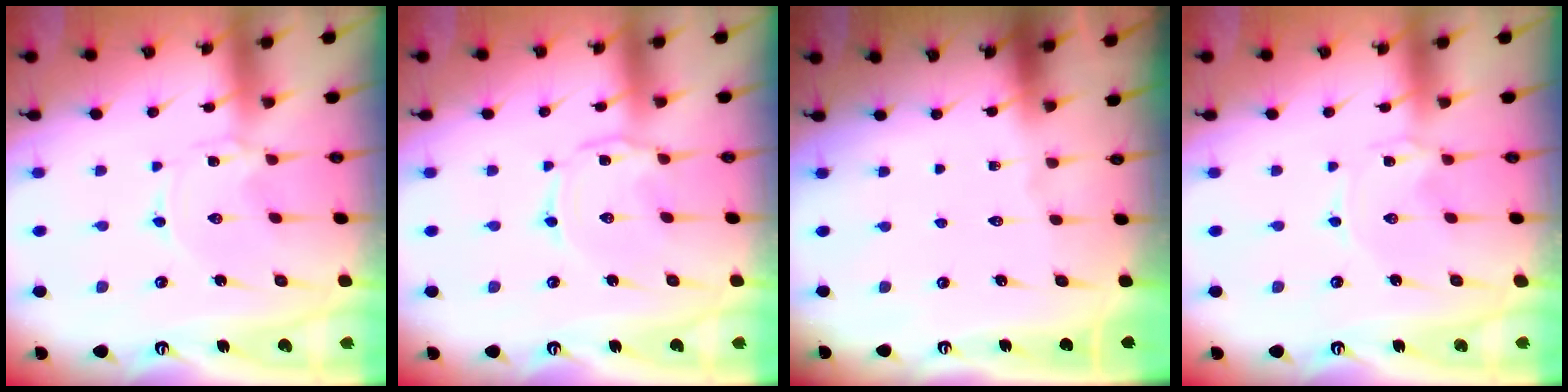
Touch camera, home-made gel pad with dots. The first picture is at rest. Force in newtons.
{"total": 1.7, "press": 1.7, "slide": 0.4}
{"total": 0.0}
{"total": 0.0}